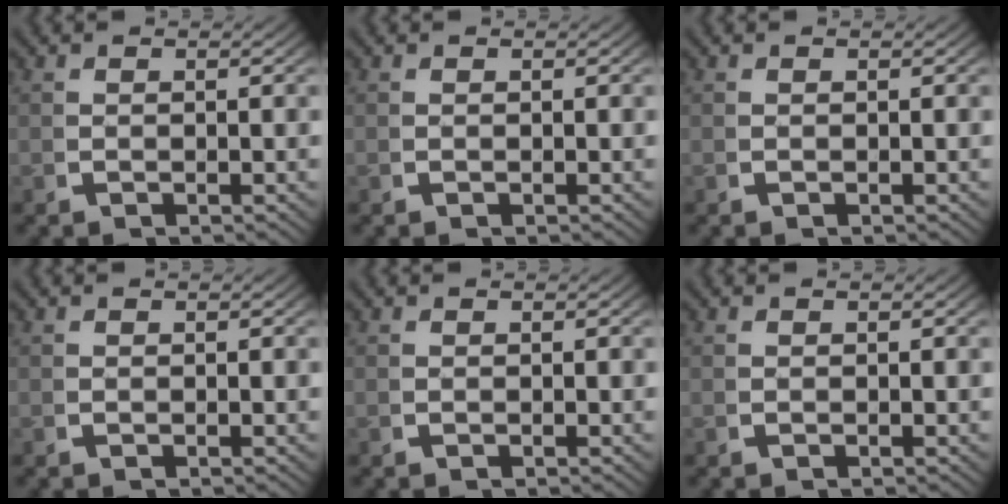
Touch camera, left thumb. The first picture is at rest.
{"total": 0.0}
{"total": 0.0}
{"total": 0.0}
{"total": 0.0}
{"total": 0.0}